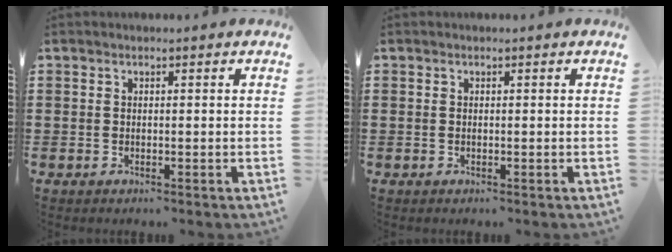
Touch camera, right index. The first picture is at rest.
{"total": 0.0}